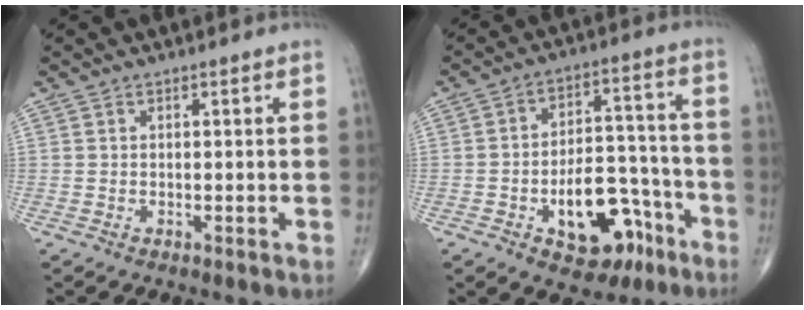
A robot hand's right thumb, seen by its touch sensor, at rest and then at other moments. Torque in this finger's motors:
{"motor_torque": [1.44, 1.32, 0.63, -0.84, 0.10]}